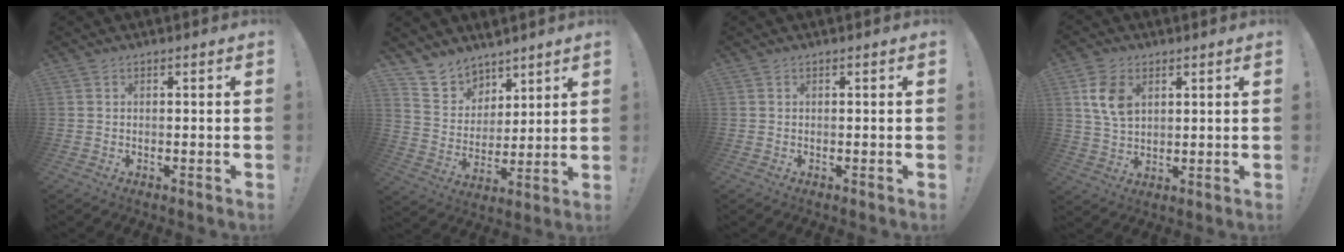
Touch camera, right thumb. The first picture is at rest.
{"total": 9.5, "force": [7.7, 5.5, 0.4], "torque": [-0.018, -0.077, 0.154]}
{"total": 0.0}
{"total": 9.8, "force": [3.7, 6.8, 6.0], "torque": [-0.108, 0.001, 0.073]}